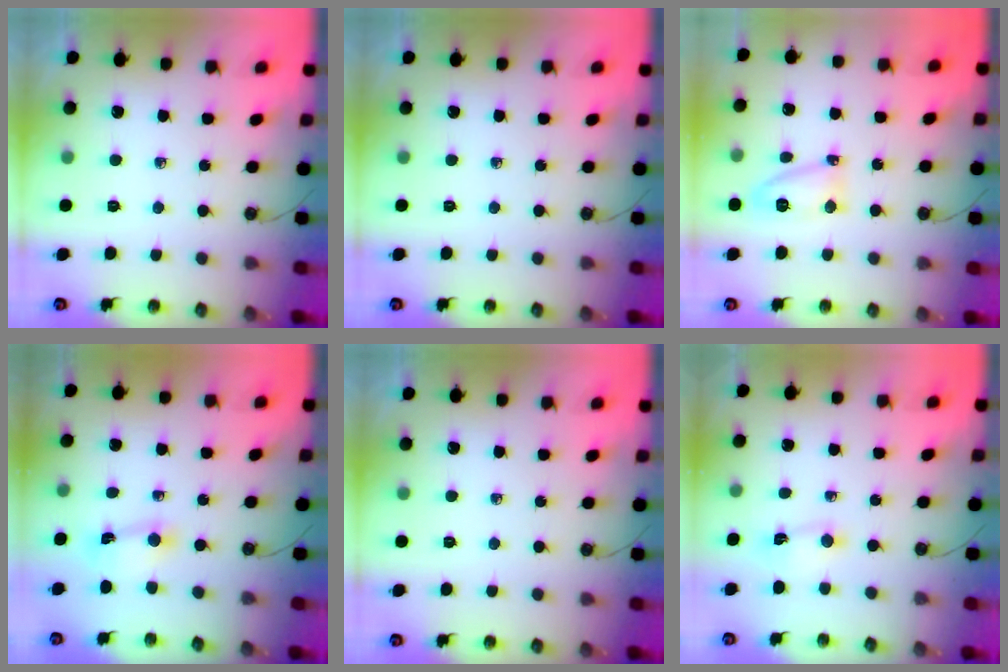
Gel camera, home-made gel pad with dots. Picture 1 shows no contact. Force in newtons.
{"total": 0.0}
{"total": 7.2, "press": 7.2, "slide": 0.6}
{"total": 1.8, "press": 1.8, "slide": 0.2}
{"total": 0.0}
{"total": 2.8, "press": 1.9, "slide": 2.1}